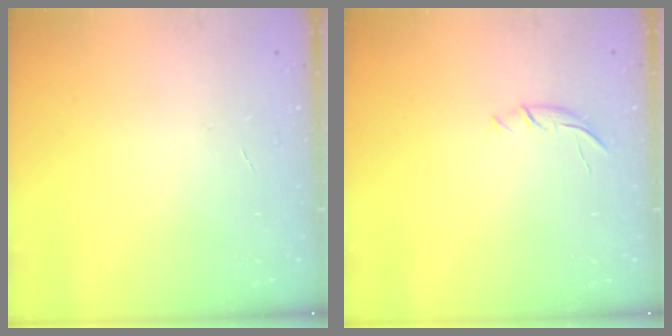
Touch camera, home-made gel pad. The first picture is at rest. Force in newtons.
{"total": 6.3, "press": 6.2, "slide": 1.0}